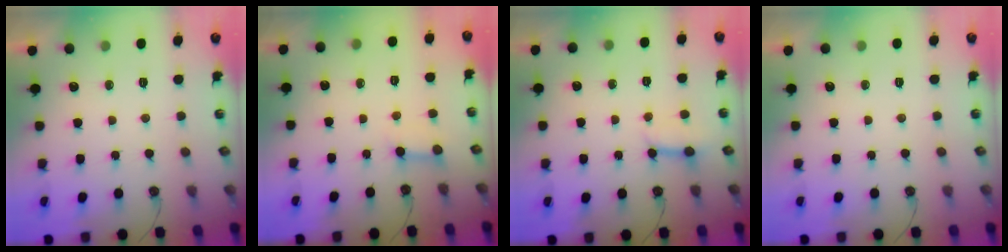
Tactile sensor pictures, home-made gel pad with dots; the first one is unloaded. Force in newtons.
{"total": 3.2, "press": 3.2, "slide": 0.3}
{"total": 3.0, "press": 2.9, "slide": 0.4}
{"total": 0.0}